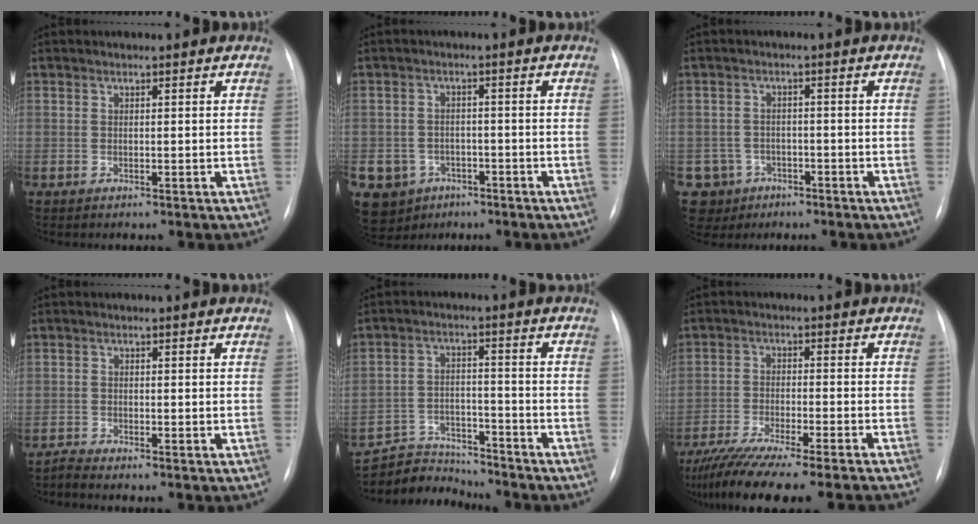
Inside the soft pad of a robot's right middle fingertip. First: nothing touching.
{"total": 7.6, "force": [-3.9, 6.4, 1.1], "torque": [-0.028, 0.008, -0.052]}
{"total": 5.7, "force": [-2.9, 4.9, -0.2], "torque": [0.003, 0.011, -0.042]}
{"total": 1.0, "force": [-1.0, -0.3, -0.1], "torque": [0.002, -0.005, -0.020]}
{"total": 8.0, "force": [-7.8, 1.7, -0.6], "torque": [0.007, 0.016, -0.138]}
{"total": 16.7, "force": [-14.3, 0.2, 8.6], "torque": [-0.135, -0.044, -0.223]}